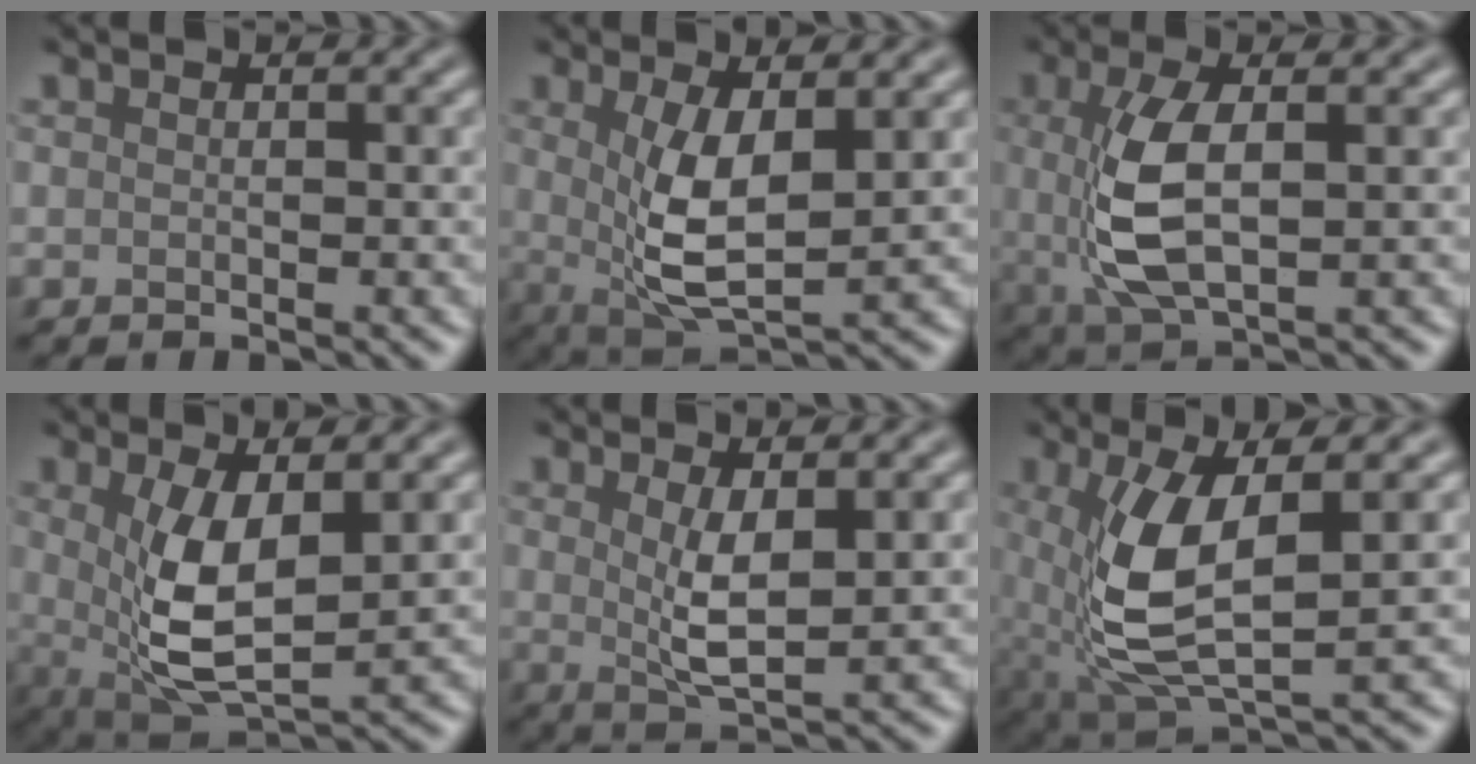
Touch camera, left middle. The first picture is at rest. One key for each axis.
{"total": 5.8, "fx": 0.4, "fy": 2.0, "fz": 5.4, "tx": -0.112, "ty": -0.014, "tz": 0.017}
{"total": 6.0, "fx": 0.1, "fy": 2.5, "fz": 5.5, "tx": -0.131, "ty": -0.009, "tz": 0.008}
{"total": 6.3, "fx": 0.5, "fy": 2.4, "fz": 5.8, "tx": -0.123, "ty": -0.017, "tz": 0.017}
{"total": 3.5, "fx": 0.5, "fy": 0.8, "fz": 3.4, "tx": -0.070, "ty": -0.011, "tz": 0.017}
{"total": 8.5, "fx": 0.4, "fy": 3.6, "fz": 7.7, "tx": -0.184, "ty": -0.013, "tz": 0.015}